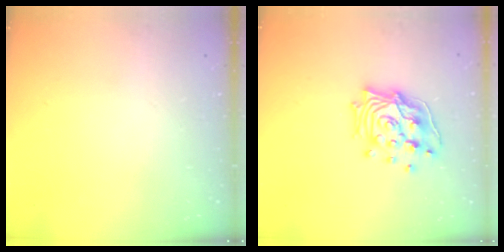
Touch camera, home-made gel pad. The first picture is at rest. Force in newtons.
{"total": 15.3, "press": 15.1, "slide": 2.7}